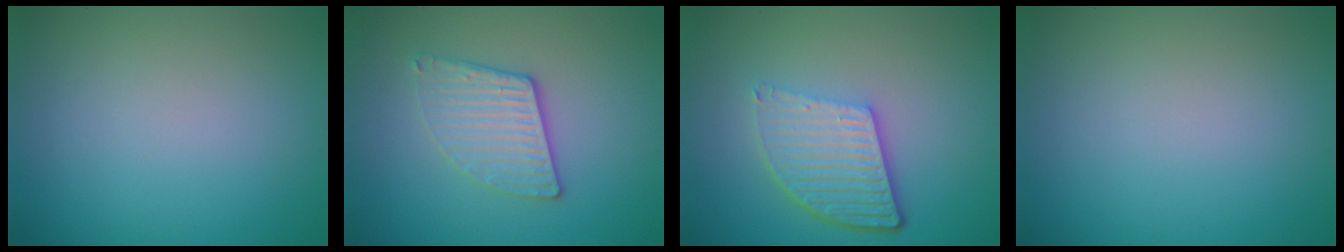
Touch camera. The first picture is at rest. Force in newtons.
{"total": 3.2, "press": 2.8, "slide": 1.4}
{"total": 5.6, "press": 3.9, "slide": 4.0}
{"total": 0.0}